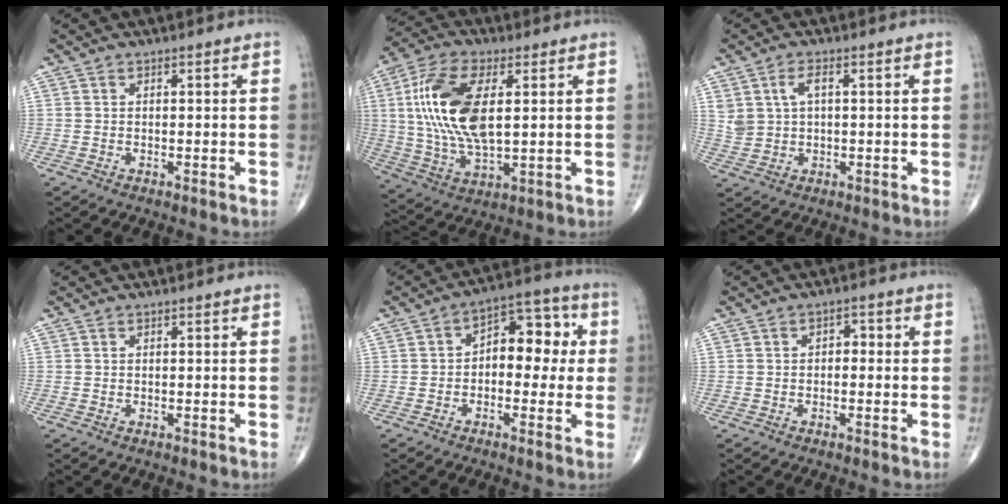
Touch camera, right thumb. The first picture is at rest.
{"total": 17.2, "force": [3.0, 8.0, 14.9], "torque": [-0.305, -0.004, 0.059]}
{"total": 4.7, "force": [1.5, 2.7, 3.5], "torque": [-0.069, 0.000, 0.033]}
{"total": 0.0}
{"total": 10.4, "force": [0.4, 6.5, 8.1], "torque": [-0.072, 0.036, -0.006]}
{"total": 2.1, "force": [-0.1, 1.4, 1.5], "torque": [-0.008, 0.011, -0.011]}